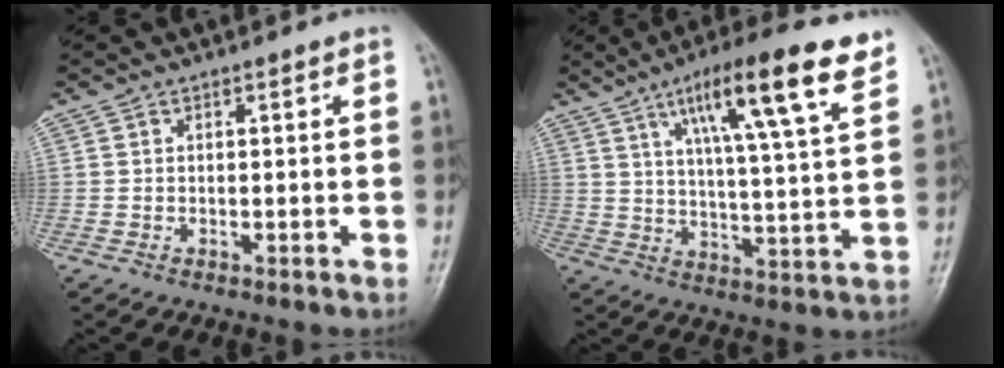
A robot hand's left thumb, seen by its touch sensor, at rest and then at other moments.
{"total": 16.6, "force": [9.3, 2.6, 13.5], "torque": [-0.204, -0.032, 0.146]}